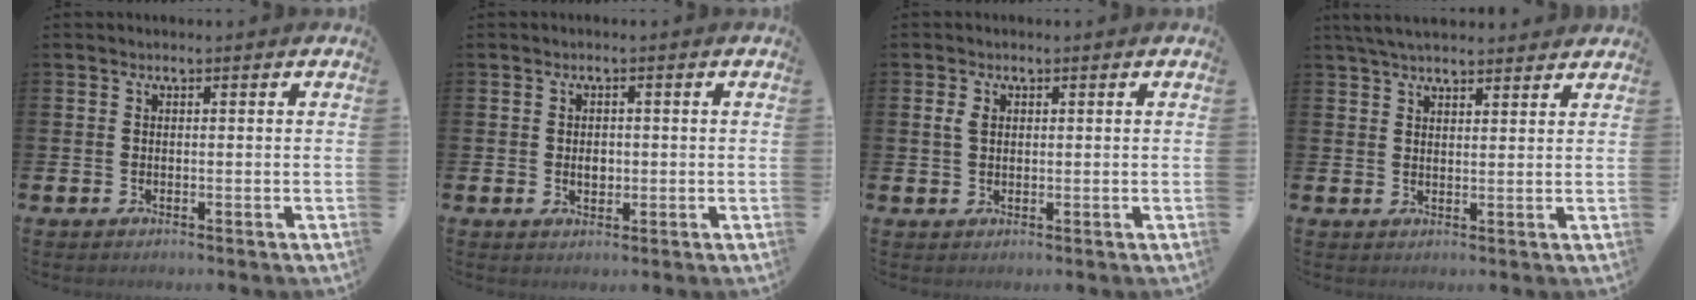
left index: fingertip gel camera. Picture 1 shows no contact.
{"total": 1.9, "force": [0.0, 1.4, 1.3], "torque": [-0.010, 0.000, -0.005]}
{"total": 2.0, "force": [1.0, 1.3, 1.1], "torque": [-0.011, 0.002, 0.015]}
{"total": 4.6, "force": [4.2, 1.0, 1.3], "torque": [-0.034, -0.010, 0.080]}